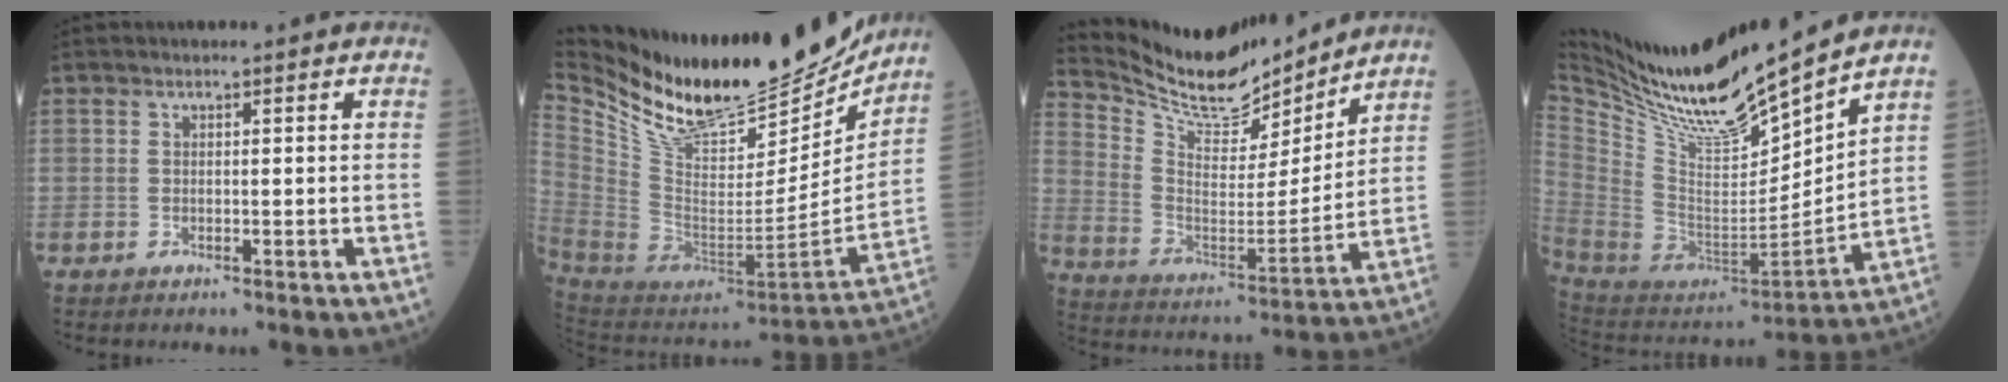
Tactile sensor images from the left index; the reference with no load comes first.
{"total": 28.7, "force": [23.7, 8.1, 13.9], "torque": [-0.265, -0.039, 0.379]}
{"total": 15.0, "force": [14.4, 2.6, 3.6], "torque": [-0.089, -0.010, 0.258]}
{"total": 20.5, "force": [18.0, 0.8, 9.7], "torque": [-0.177, -0.033, 0.334]}